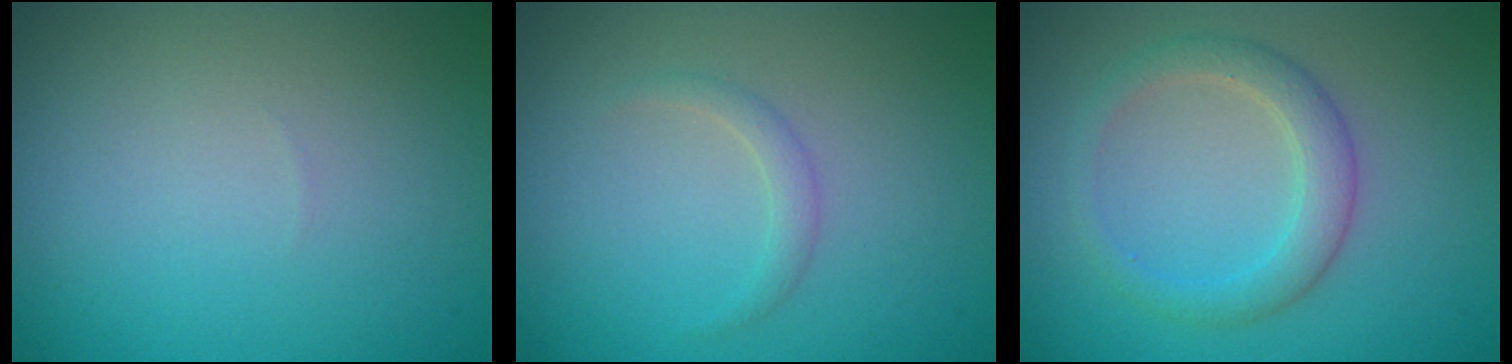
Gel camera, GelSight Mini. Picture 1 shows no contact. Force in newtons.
{"total": 1.1, "press": 1.1, "slide": 0.1}
{"total": 2.8, "press": 2.8, "slide": 0.2}